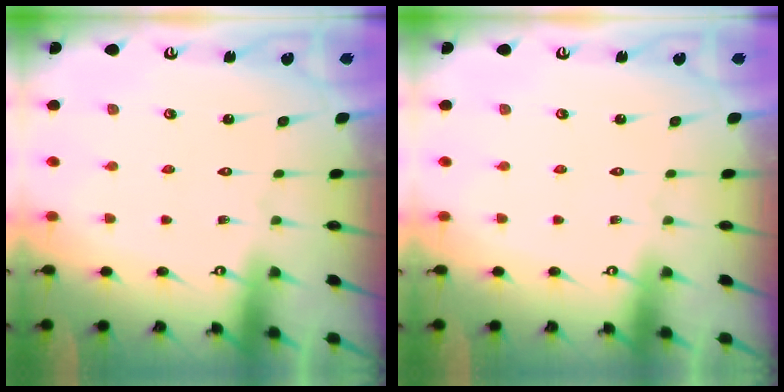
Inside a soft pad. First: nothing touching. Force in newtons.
{"total": 0.0}